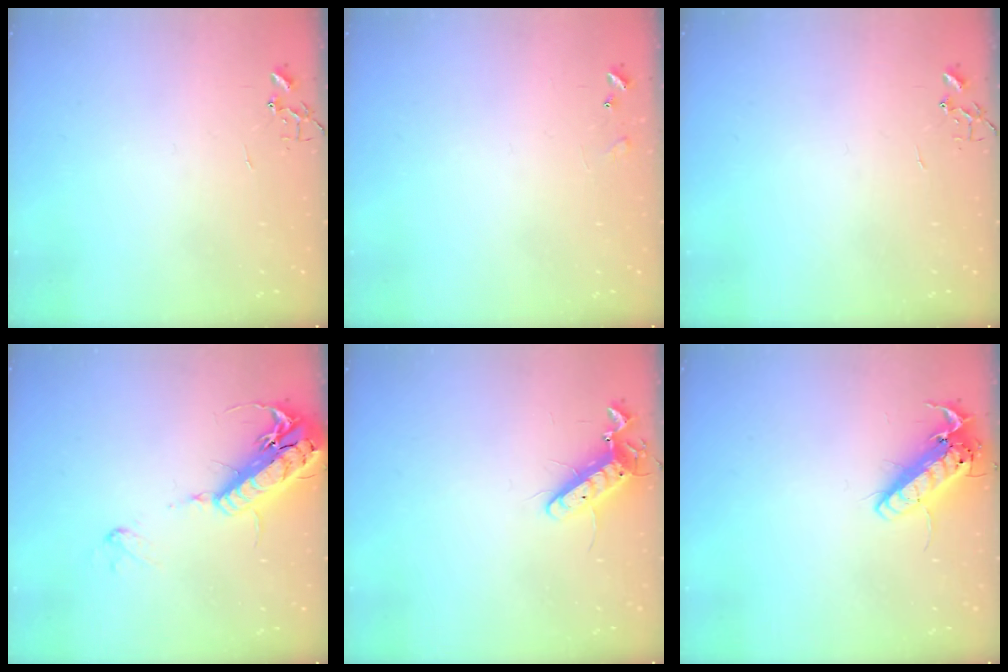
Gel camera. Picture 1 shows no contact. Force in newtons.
{"total": 5.9, "press": 5.9, "slide": 0.9}
{"total": 0.0}
{"total": 19.9, "press": 19.5, "slide": 3.8}
{"total": 11.2, "press": 11.1, "slide": 1.4}
{"total": 14.9, "press": 14.7, "slide": 2.8}